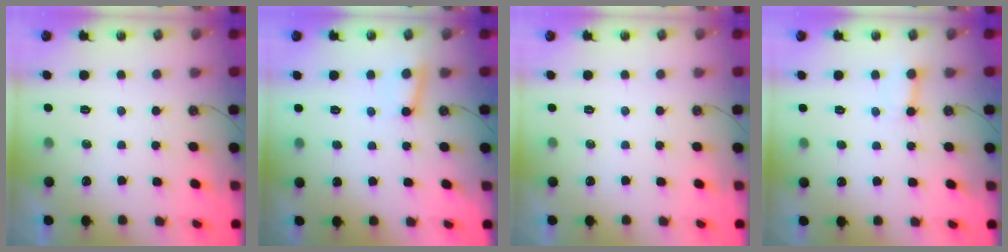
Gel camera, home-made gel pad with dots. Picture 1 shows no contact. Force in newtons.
{"total": 3.5, "press": 3.5, "slide": 0.3}
{"total": 0.0}
{"total": 2.5, "press": 2.5, "slide": 0.4}